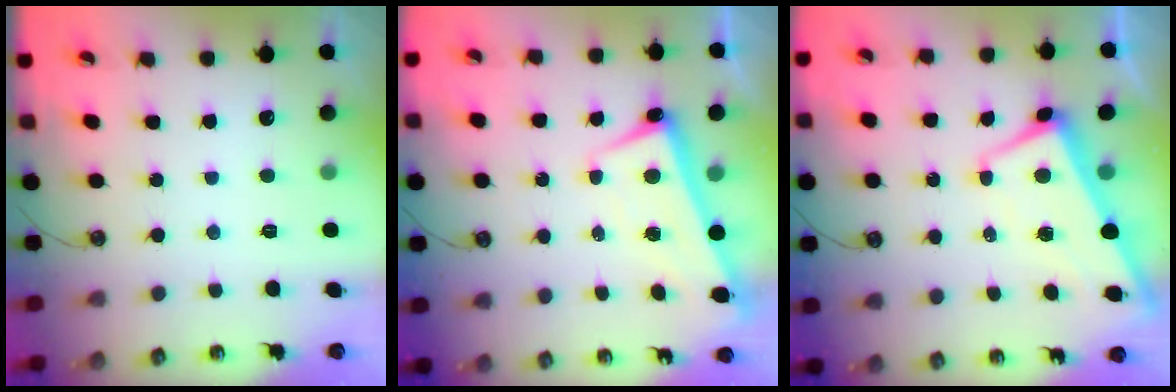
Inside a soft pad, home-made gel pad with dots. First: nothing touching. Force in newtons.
{"total": 2.5, "press": 2.4, "slide": 0.6}
{"total": 1.1, "press": 0.6, "slide": 0.9}